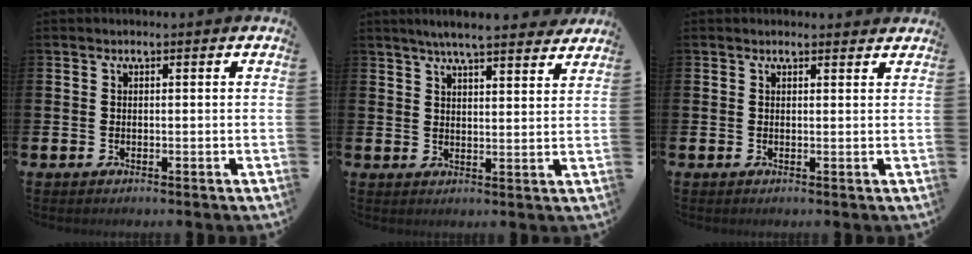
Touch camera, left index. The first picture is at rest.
{"total": 5.7, "force": [5.4, 0.0, 1.8], "torque": [-0.041, -0.027, 0.094]}
{"total": 0.9, "force": [0.9, 0.2, 0.1], "torque": [0.006, 0.000, 0.015]}